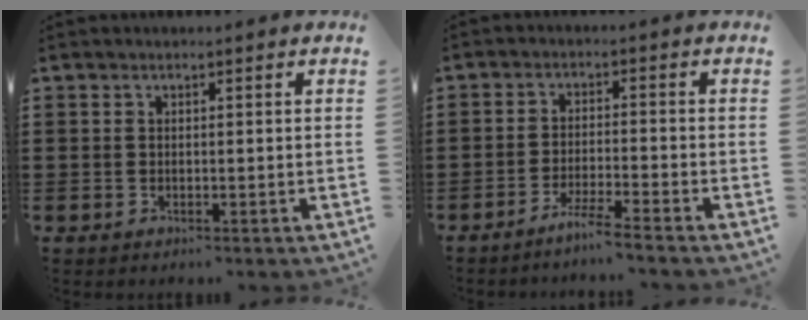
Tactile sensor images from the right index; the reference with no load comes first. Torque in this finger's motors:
{"motor_torque": [0.21, 0.24, 0.00, 0.05]}